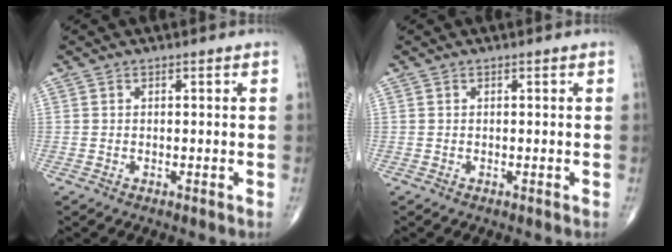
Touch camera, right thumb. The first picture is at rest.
{"total": 0.0}